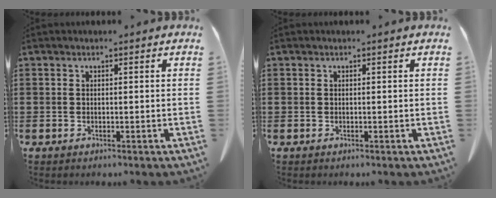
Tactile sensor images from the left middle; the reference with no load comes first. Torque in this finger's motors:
{"motor_torque": [0.01, 0.01, 0.00, 0.01]}